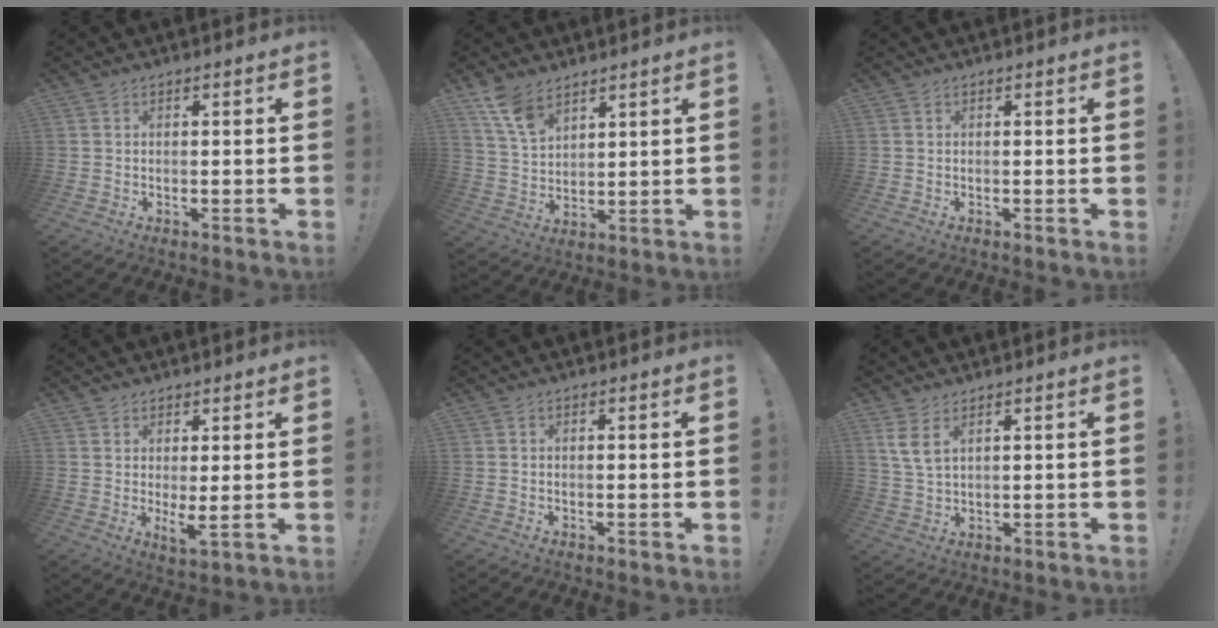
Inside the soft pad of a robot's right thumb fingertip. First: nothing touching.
{"total": 9.6, "force": [6.9, 4.9, 4.6], "torque": [-0.087, -0.035, 0.135]}
{"total": 0.0}
{"total": 4.1, "force": [1.5, 0.5, 3.7], "torque": [-0.046, -0.026, 0.030]}
{"total": 0.0}
{"total": 5.2, "force": [2.9, 1.9, 3.9], "torque": [-0.072, -0.013, 0.054]}